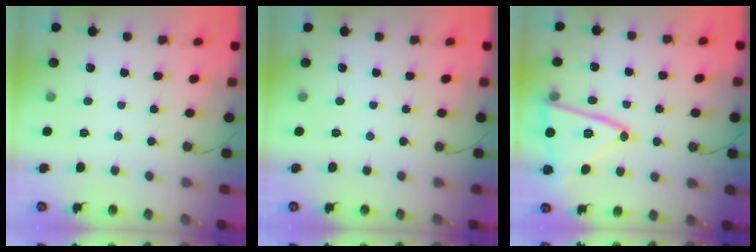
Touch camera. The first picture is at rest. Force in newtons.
{"total": 0.0}
{"total": 16.7, "press": 16.7, "slide": 1.1}